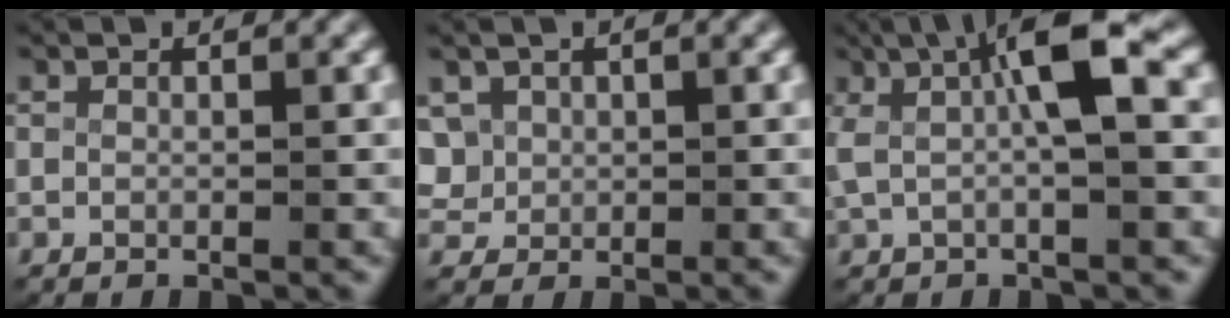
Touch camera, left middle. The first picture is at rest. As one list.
[{"total": 3.5, "force": [0.8, 3.1, 1.3], "torque": [-0.054, -0.016, 0.025]}, {"total": 6.8, "force": [1.9, 2.1, 6.2], "torque": [-0.110, 0.024, 0.022]}]